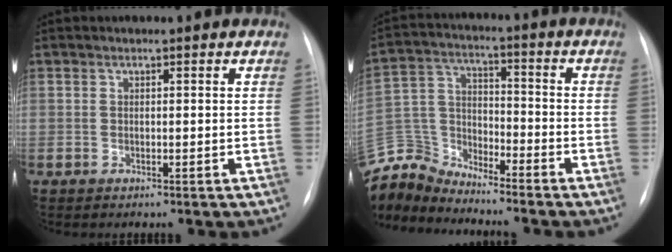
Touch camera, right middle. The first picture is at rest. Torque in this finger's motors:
{"motor_torque": [0.95, -1.18, 0.52, 0.01]}